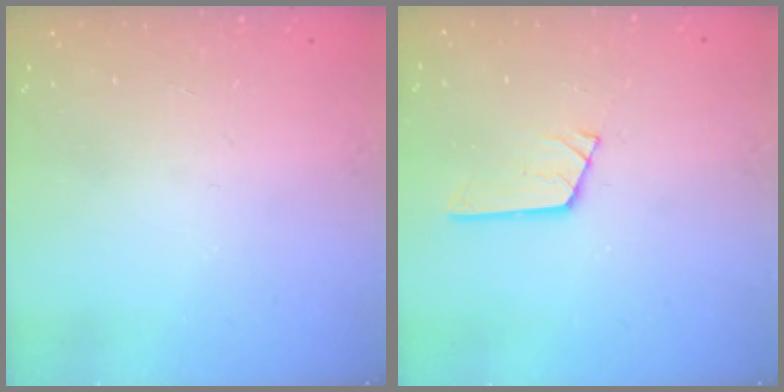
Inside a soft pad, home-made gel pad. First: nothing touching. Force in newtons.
{"total": 3.2, "press": 3.2, "slide": 0.1}